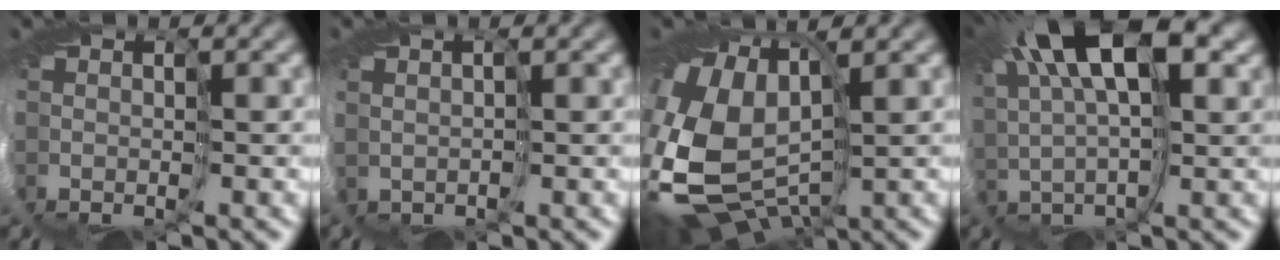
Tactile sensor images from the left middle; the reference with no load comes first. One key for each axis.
{"total": 0.7, "fx": 0.5, "fy": 0.4, "fz": -0.2, "tx": 0.007, "ty": 0.012, "tz": 0.011}
{"total": 12.2, "fx": 0.1, "fy": 7.8, "fz": 9.4, "tx": -0.237, "ty": -0.019, "tz": 0.019}
{"total": 9.2, "fx": 4.8, "fy": 2.8, "fz": 7.3, "tx": -0.141, "ty": 0.028, "tz": 0.074}